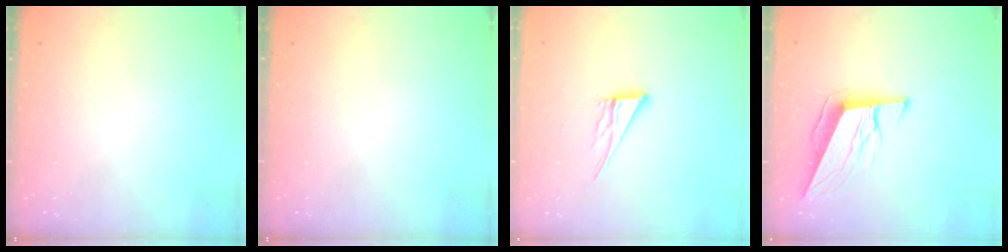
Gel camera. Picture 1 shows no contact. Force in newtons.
{"total": 0.0}
{"total": 9.3, "press": 9.2, "slide": 0.9}
{"total": 10.7, "press": 10.2, "slide": 3.3}